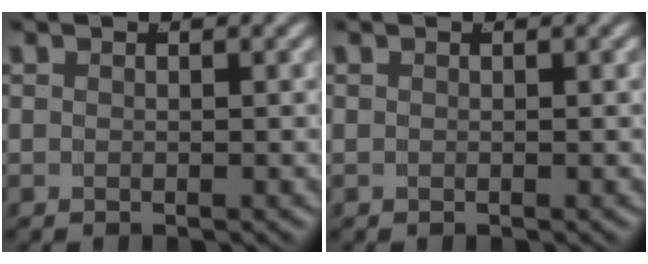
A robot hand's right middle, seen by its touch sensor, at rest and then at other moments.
{"total": 0.0}